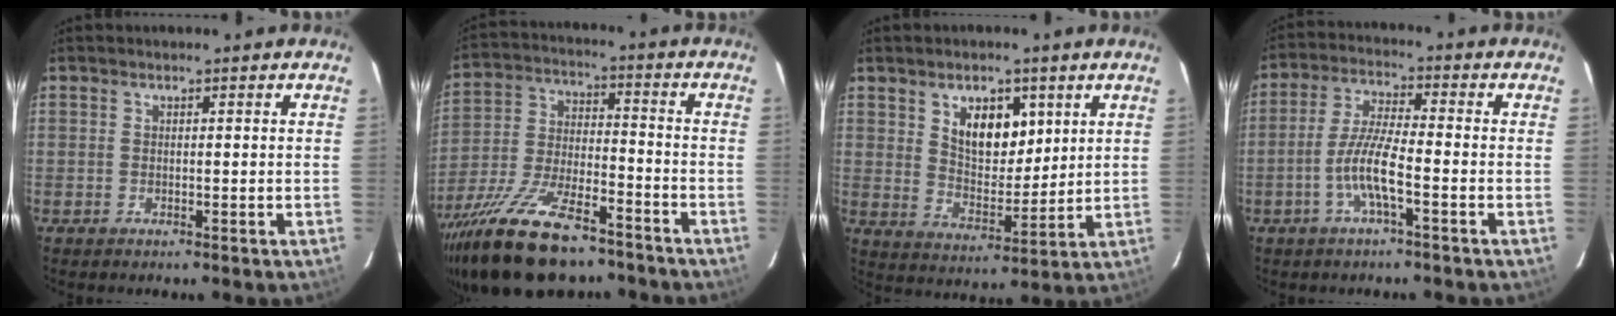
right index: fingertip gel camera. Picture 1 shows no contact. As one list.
[{"total": 21.9, "force": [-16.0, 7.8, 12.7], "torque": [-0.255, -0.033, -0.266]}, {"total": 9.7, "force": [4.3, 5.7, 6.6], "torque": [-0.103, 0.003, 0.082]}, {"total": 7.5, "force": [-3.1, 0.7, 6.8], "torque": [-0.144, 0.003, -0.060]}]